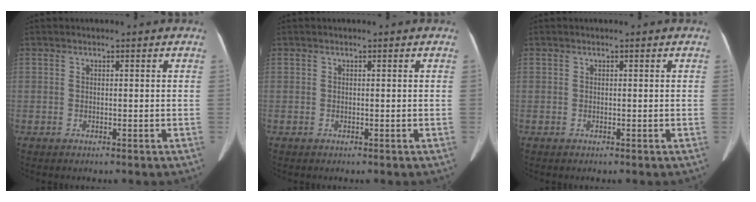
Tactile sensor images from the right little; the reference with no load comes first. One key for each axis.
{"total": 0.0}
{"total": 0.0}